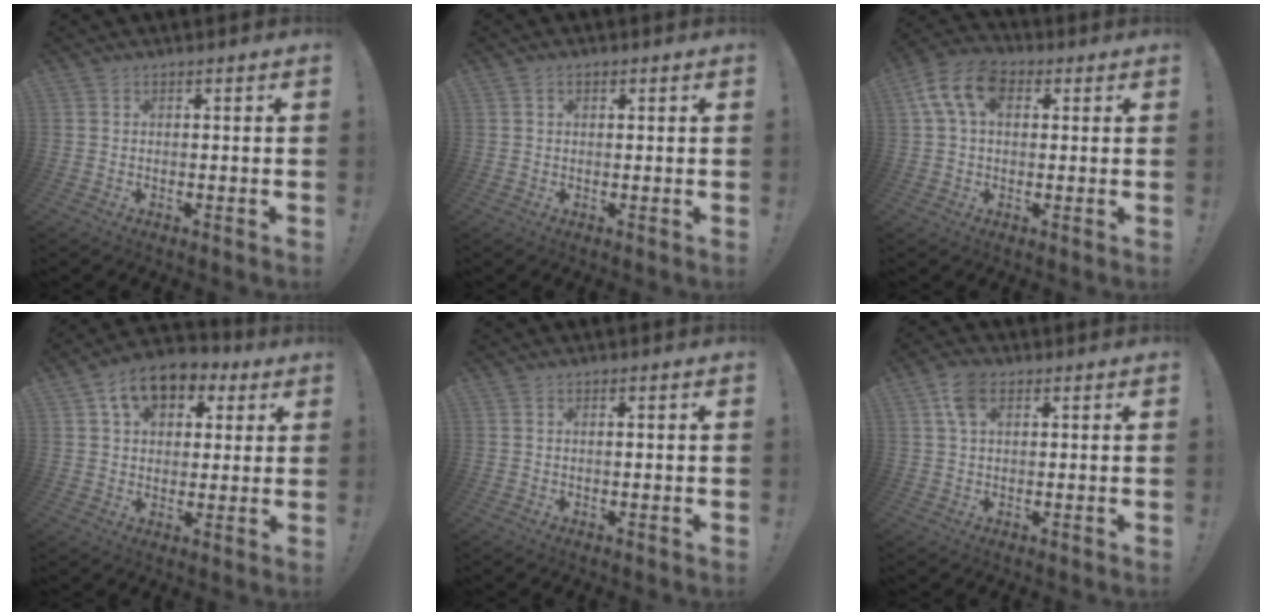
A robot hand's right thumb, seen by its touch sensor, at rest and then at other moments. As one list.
[{"total": 1.3, "force": [0.5, 0.9, 0.8], "torque": [-0.012, 0.002, 0.009]}, {"total": 11.4, "force": [3.5, 7.3, 8.0], "torque": [-0.149, 0.011, 0.069]}, {"total": 11.3, "force": [5.3, 7.9, 6.1], "torque": [-0.094, -0.016, 0.102]}, {"total": 0.6, "force": [0.2, -0.1, 0.6], "torque": [-0.012, 0.000, 0.003]}, {"total": 6.4, "force": [2.8, 3.3, 4.7], "torque": [-0.091, 0.004, 0.055]}]